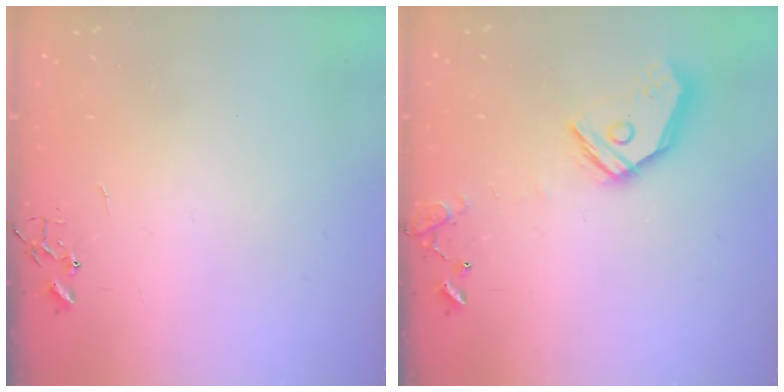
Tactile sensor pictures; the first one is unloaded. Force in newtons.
{"total": 15.9, "press": 15.7, "slide": 2.6}